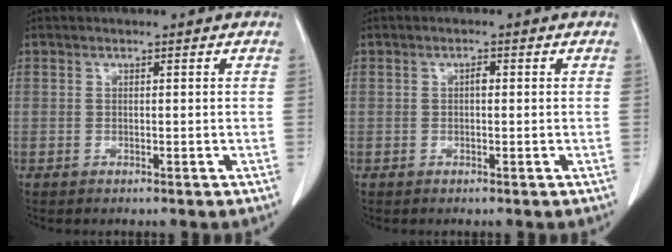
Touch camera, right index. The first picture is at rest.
{"total": 0.9, "force": [0.0, 0.4, 0.8], "torque": [-0.012, 0.004, -0.002]}